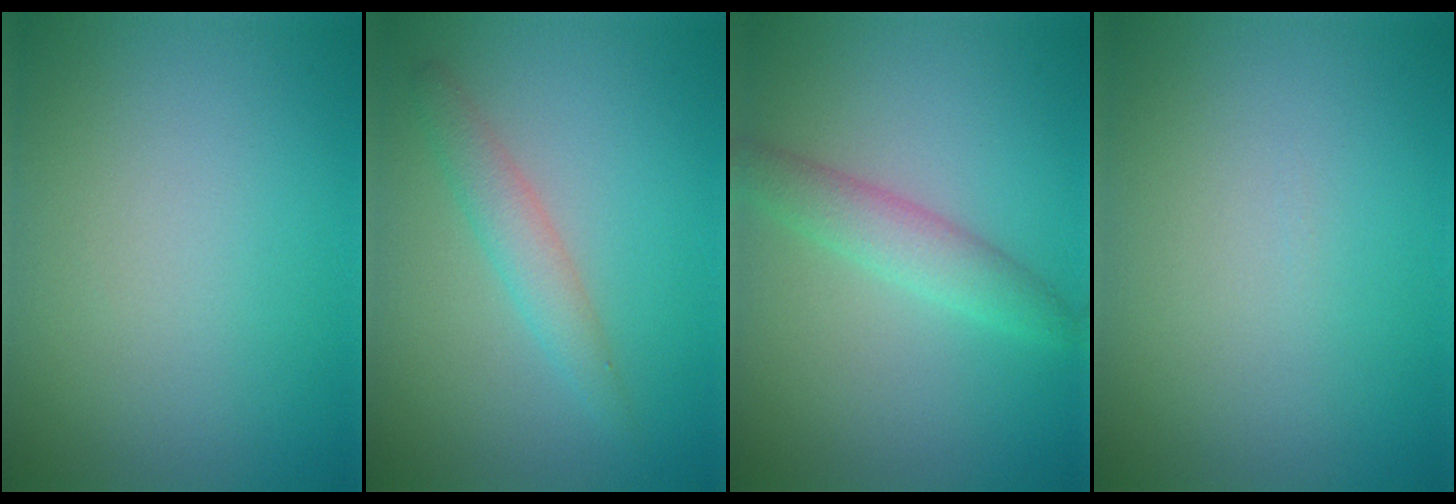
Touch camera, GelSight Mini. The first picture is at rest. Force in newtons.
{"total": 2.3, "press": 2.3, "slide": 0.0}
{"total": 2.8, "press": 2.8, "slide": 0.2}
{"total": 0.0}